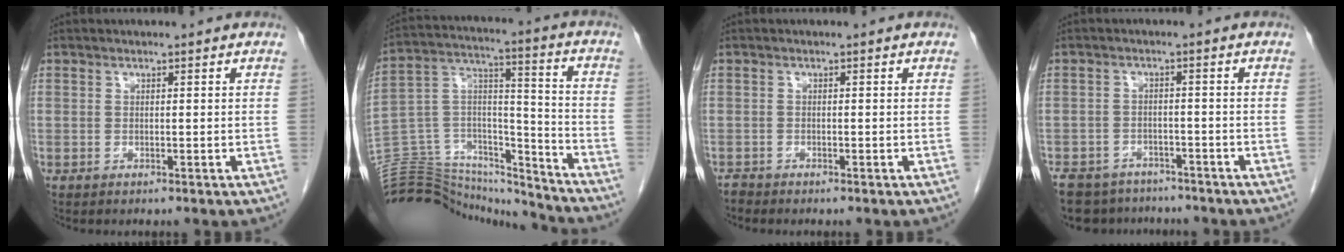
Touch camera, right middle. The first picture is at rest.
{"total": 25.8, "force": [-24.5, 6.1, 5.5], "torque": [-0.155, 0.037, -0.385]}
{"total": 0.8, "force": [-0.7, 0.0, -0.3], "torque": [0.004, -0.004, -0.017]}
{"total": 11.7, "force": [-9.6, 5.9, 3.0], "torque": [-0.069, -0.003, -0.128]}